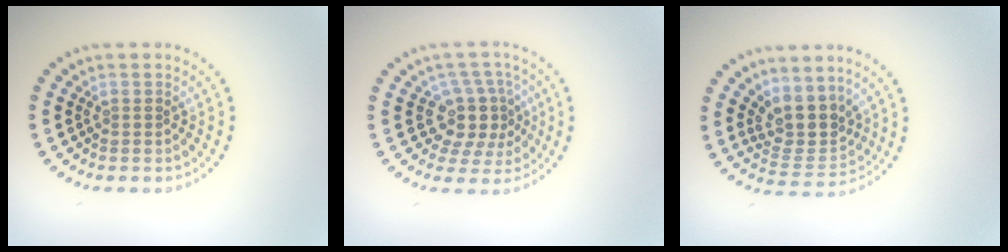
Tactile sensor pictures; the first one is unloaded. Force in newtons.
{"total": 4.0, "press": 3.3, "slide": 2.3}
{"total": 3.8, "press": 3.0, "slide": 2.2}